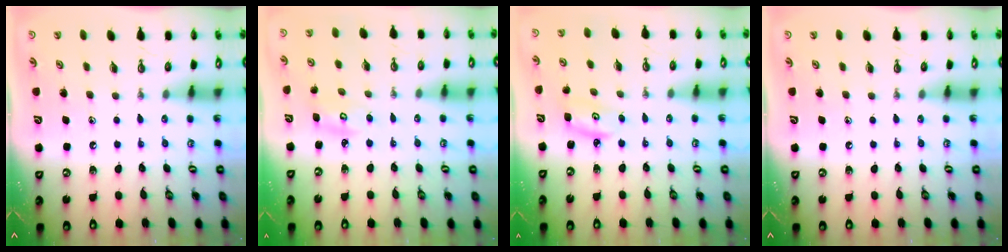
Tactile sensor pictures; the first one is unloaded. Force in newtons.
{"total": 3.6, "press": 3.6, "slide": 0.2}
{"total": 3.2, "press": 3.2, "slide": 0.3}
{"total": 0.0}